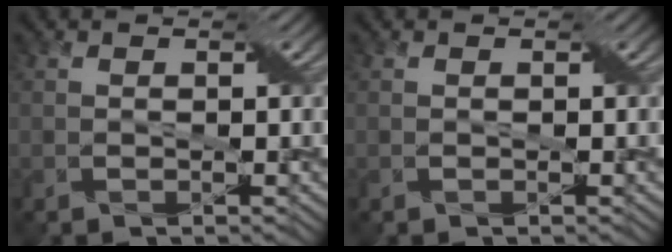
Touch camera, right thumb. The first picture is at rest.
{"total": 0.0}